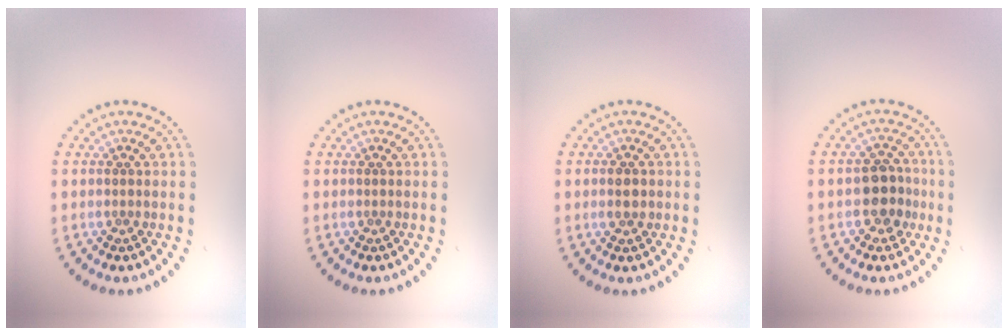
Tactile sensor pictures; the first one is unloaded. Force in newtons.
{"total": 0.0}
{"total": 1.9, "press": 1.9, "slide": 0.1}
{"total": 3.4, "press": 3.2, "slide": 1.0}